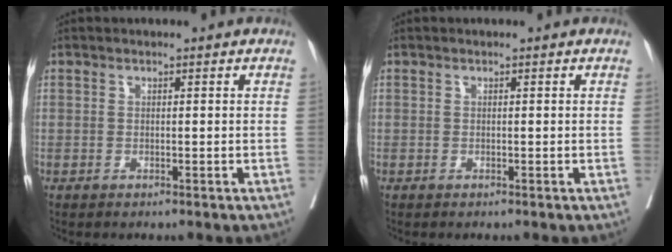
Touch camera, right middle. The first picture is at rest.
{"total": 0.0}